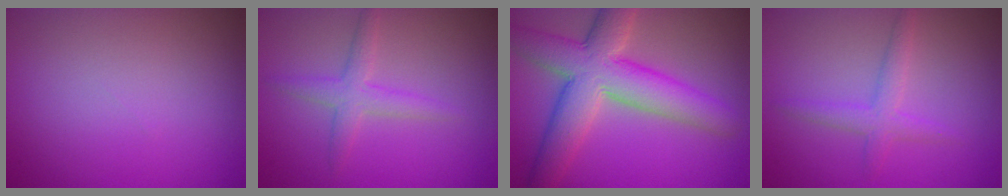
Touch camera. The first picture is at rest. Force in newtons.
{"total": 2.4, "press": 2.4, "slide": 0.0}
{"total": 8.7, "press": 8.7, "slide": 0.5}
{"total": 2.2, "press": 2.2, "slide": 0.1}